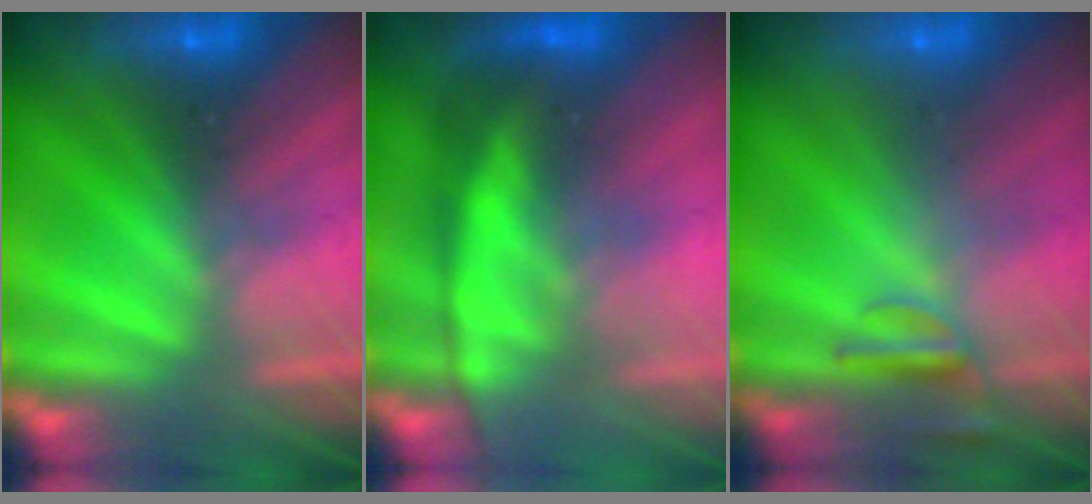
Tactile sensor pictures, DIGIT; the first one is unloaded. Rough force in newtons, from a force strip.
{"total": 2.9}
{"total": 2.4}